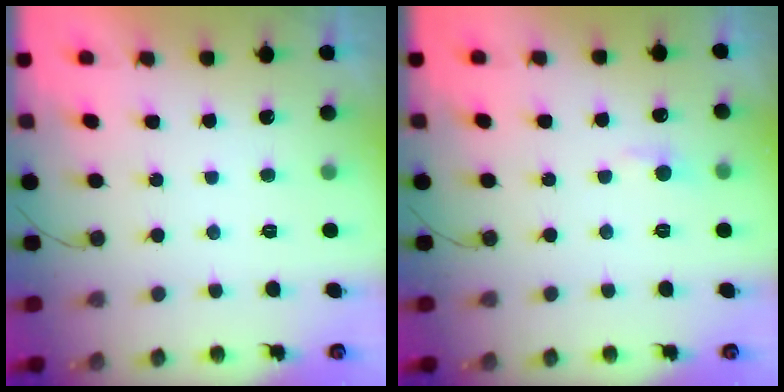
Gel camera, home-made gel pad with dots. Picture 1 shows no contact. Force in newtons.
{"total": 4.8, "press": 4.7, "slide": 0.7}